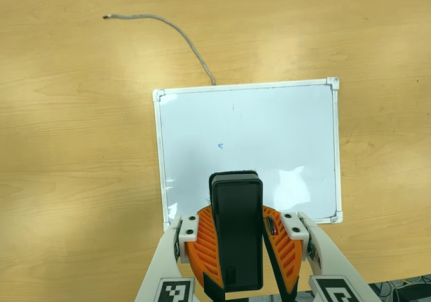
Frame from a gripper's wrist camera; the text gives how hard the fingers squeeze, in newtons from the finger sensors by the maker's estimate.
{"total": 9.7, "left": 9.8, "right": 9.6}